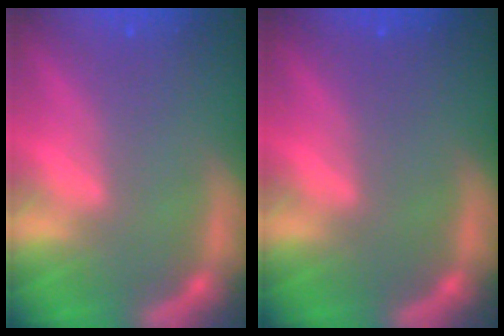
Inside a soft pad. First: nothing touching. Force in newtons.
{"total": 0.0}